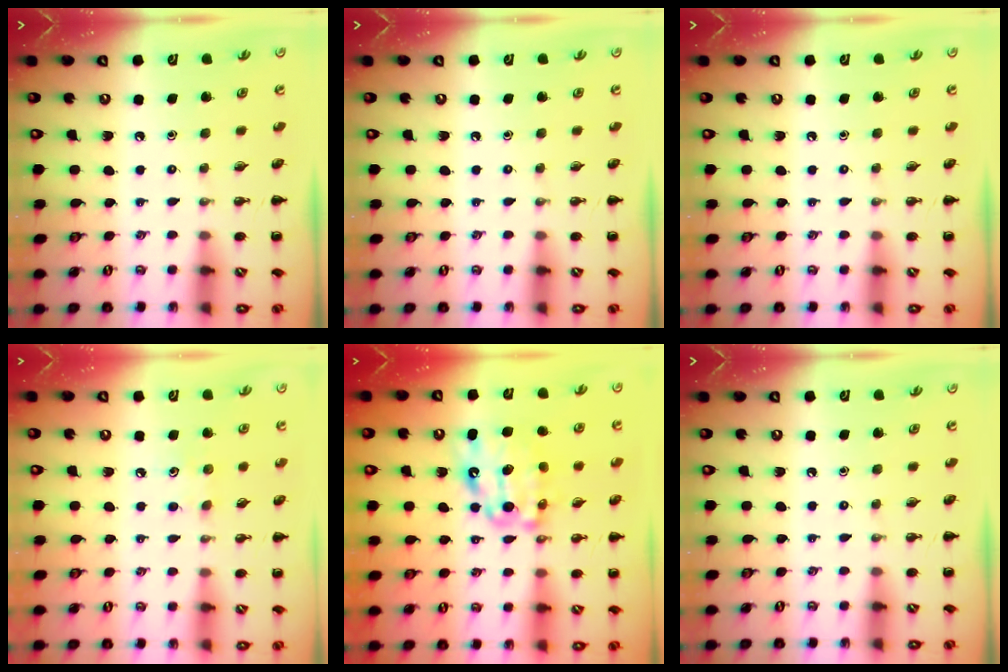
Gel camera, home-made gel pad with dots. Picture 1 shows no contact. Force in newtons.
{"total": 0.0}
{"total": 0.0}
{"total": 5.8, "press": 5.6, "slide": 1.7}
{"total": 12.2, "press": 12.1, "slide": 1.1}
{"total": 0.0}